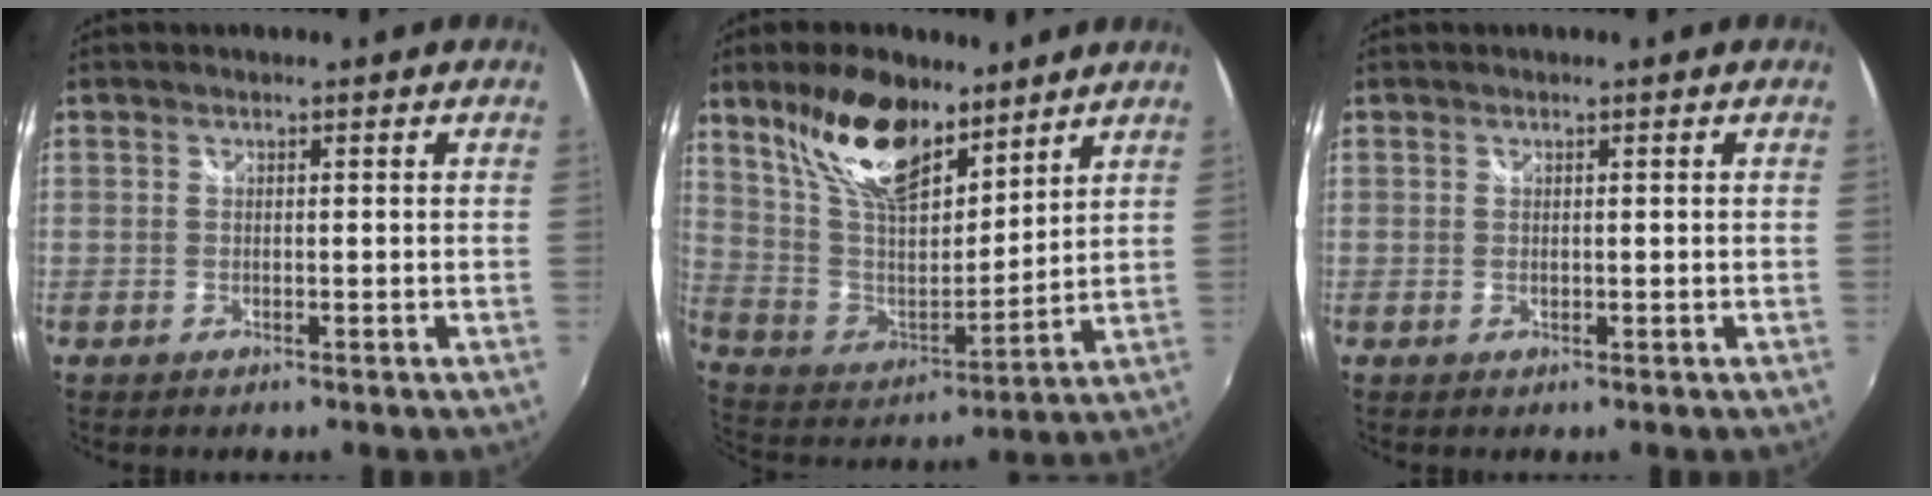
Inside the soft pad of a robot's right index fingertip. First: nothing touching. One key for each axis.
{"total": 19.1, "fx": 12.5, "fy": 8.6, "fz": 11.7, "tx": -0.230, "ty": 0.014, "tz": 0.243}
{"total": 0.0}